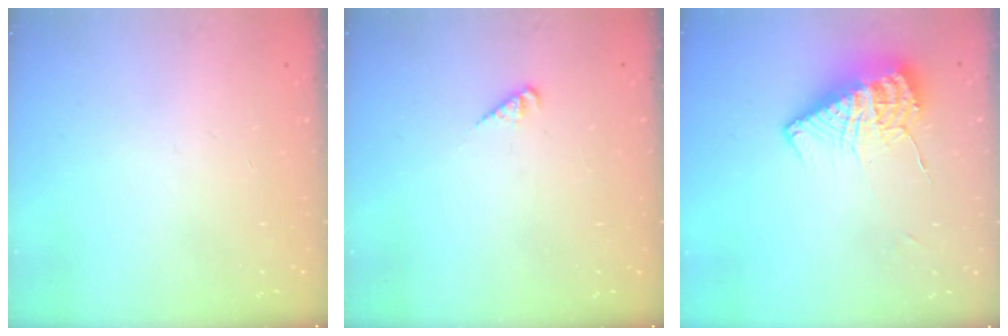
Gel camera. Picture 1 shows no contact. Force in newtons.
{"total": 1.8, "press": 1.8, "slide": 0.3}
{"total": 12.5, "press": 12.4, "slide": 1.0}